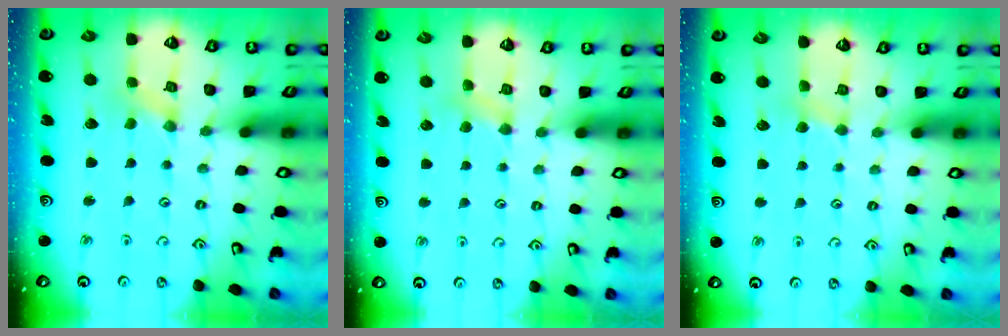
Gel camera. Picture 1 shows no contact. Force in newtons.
{"total": 4.7, "press": 4.6, "slide": 0.6}
{"total": 2.6, "press": 2.5, "slide": 0.4}